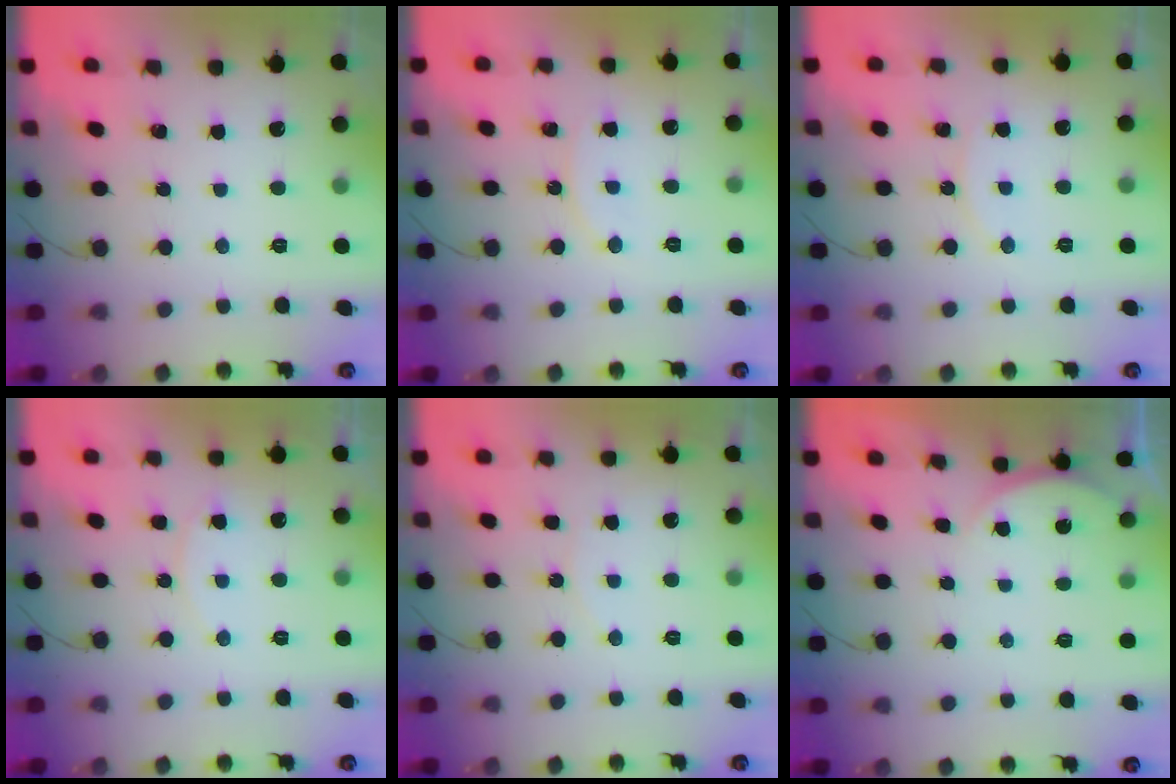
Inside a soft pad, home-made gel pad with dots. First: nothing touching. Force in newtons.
{"total": 6.5, "press": 6.5, "slide": 0.3}
{"total": 6.2, "press": 6.2, "slide": 0.5}
{"total": 5.8, "press": 5.8, "slide": 0.6}
{"total": 4.2, "press": 4.0, "slide": 1.4}
{"total": 2.8, "press": 2.1, "slide": 1.7}